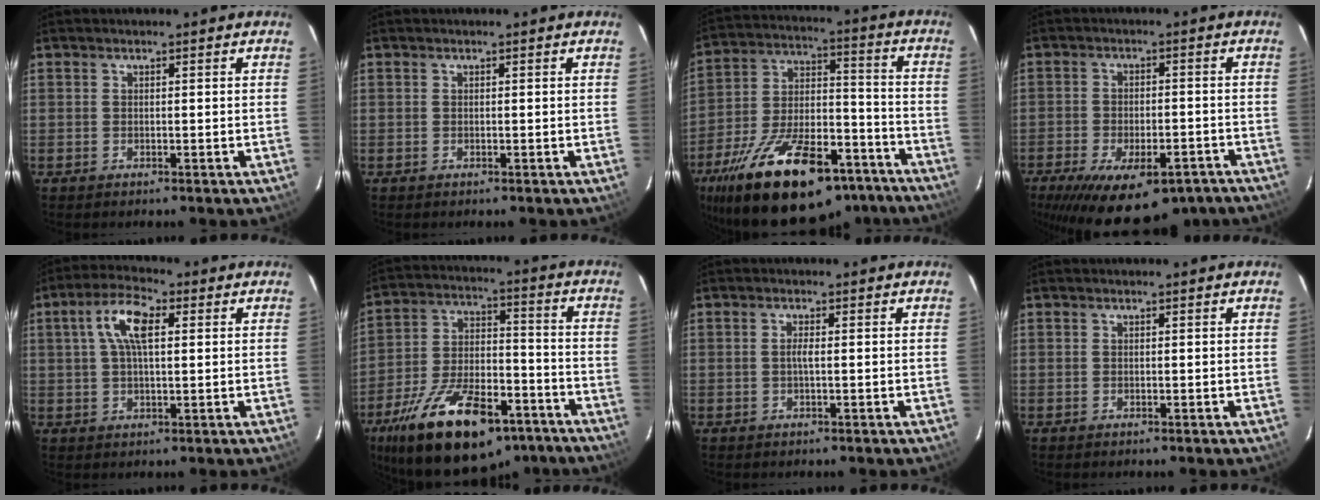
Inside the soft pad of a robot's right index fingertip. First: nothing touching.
{"total": 0.0}
{"total": 30.3, "force": [-21.4, 12.6, 17.5], "torque": [-0.317, 0.001, -0.310]}
{"total": 20.6, "force": [-14.2, 8.6, 12.1], "torque": [-0.236, -0.034, -0.194]}
{"total": 7.7, "force": [2.1, 3.1, 6.7], "torque": [-0.131, 0.019, 0.037]}
{"total": 25.8, "force": [-17.0, 11.0, 15.9], "torque": [-0.290, -0.008, -0.255]}
{"total": 0.9, "force": [0.1, 0.1, 0.9], "torque": [-0.018, 0.001, 0.001]}
{"total": 0.0}